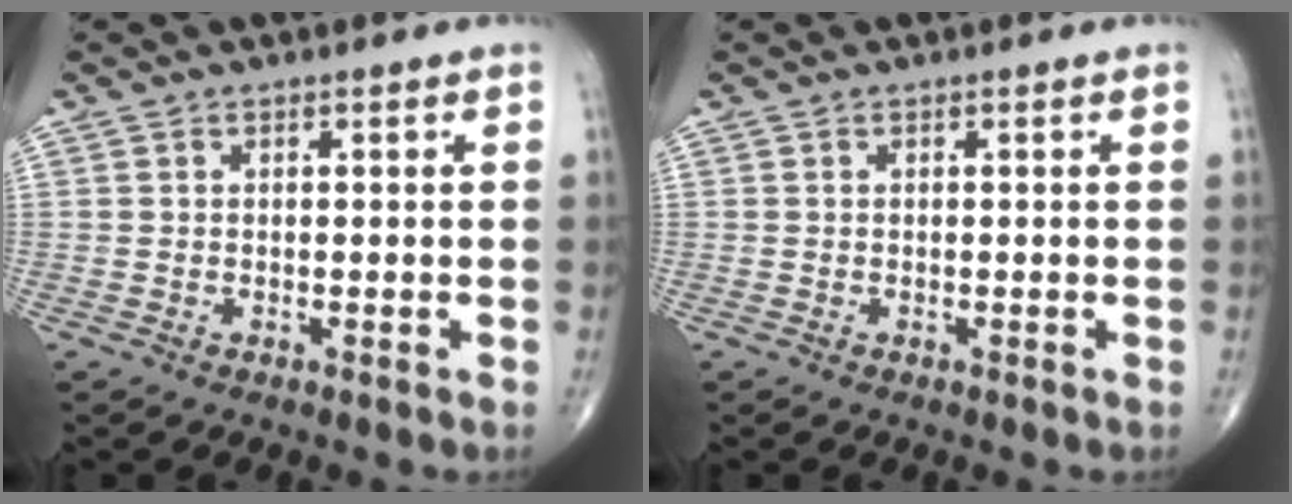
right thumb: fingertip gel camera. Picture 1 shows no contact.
{"total": 0.0}